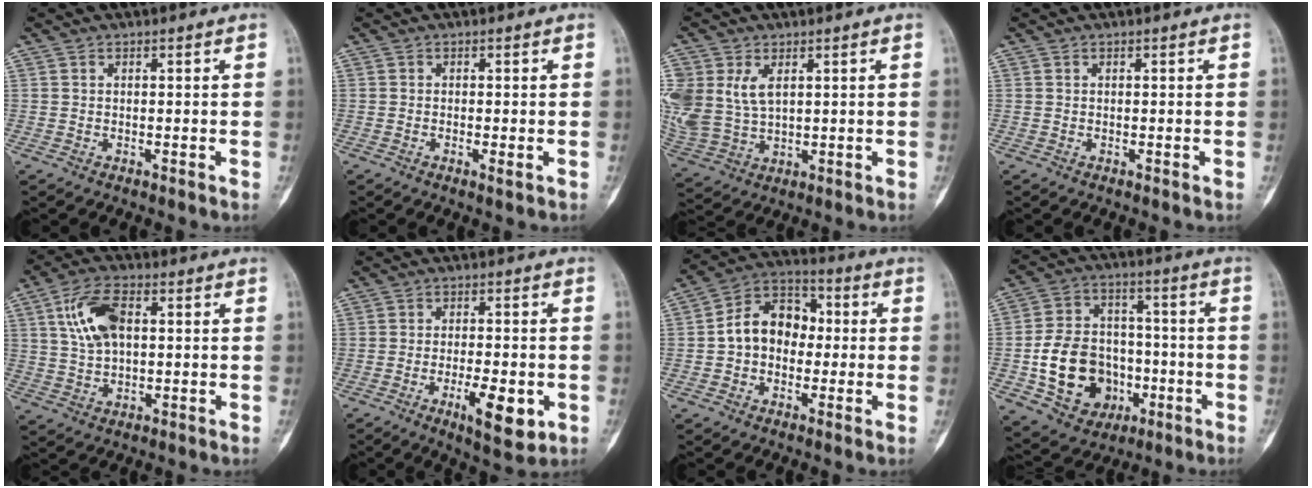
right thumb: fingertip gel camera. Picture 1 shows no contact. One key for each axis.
{"total": 1.1, "fx": -0.4, "fy": 0.2, "fz": 1.0, "tx": -0.018, "ty": -0.003, "tz": -0.008}
{"total": 11.9, "fx": 3.3, "fy": 7.9, "fz": 8.2, "tx": -0.190, "ty": -0.005, "tz": 0.080}
{"total": 0.0}
{"total": 10.0, "fx": 2.5, "fy": 5.4, "fz": 8.1, "tx": -0.151, "ty": 0.006, "tz": 0.047}
{"total": 8.9, "fx": -3.1, "fy": 3.1, "fz": 7.8, "tx": -0.114, "ty": -0.001, "tz": -0.041}
{"total": 11.6, "fx": -0.1, "fy": 8.8, "fz": 7.6, "tx": -0.095, "ty": 0.039, "tz": -0.015}
{"total": 17.3, "fx": -4.3, "fy": 13.6, "fz": 9.9, "tx": -0.135, "ty": 0.036, "tz": -0.058}